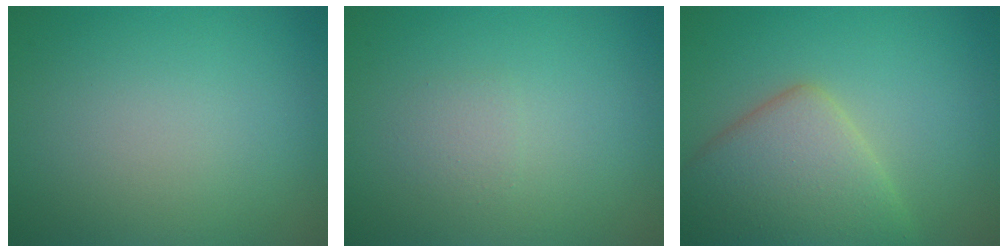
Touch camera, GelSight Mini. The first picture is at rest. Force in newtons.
{"total": 1.0, "press": 1.0, "slide": 0.1}
{"total": 6.7, "press": 6.7, "slide": 0.2}